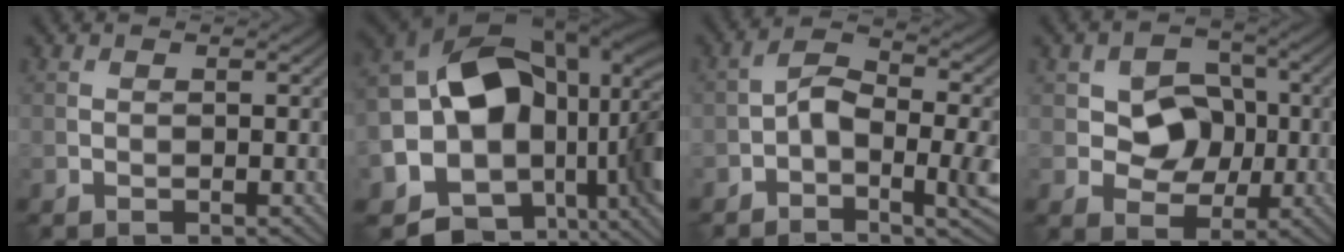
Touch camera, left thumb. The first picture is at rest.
{"total": 18.7, "force": [-2.2, 12.6, 13.7], "torque": [-0.256, -0.036, -0.007]}
{"total": 6.4, "force": [-1.7, 2.8, 5.5], "torque": [-0.093, 0.006, -0.038]}
{"total": 6.6, "force": [0.1, 5.4, 3.8], "torque": [-0.069, 0.000, -0.009]}